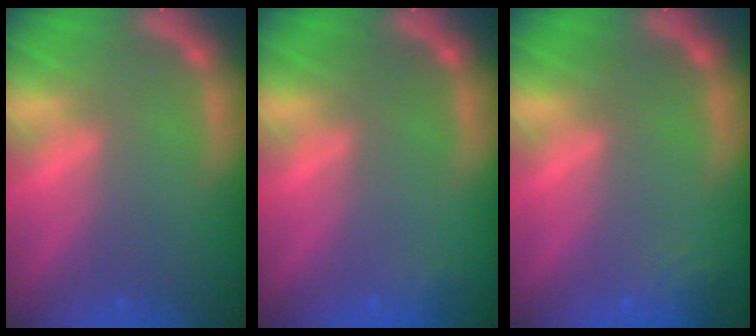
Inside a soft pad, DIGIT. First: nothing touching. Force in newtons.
{"total": 0.9}
{"total": 2.4}